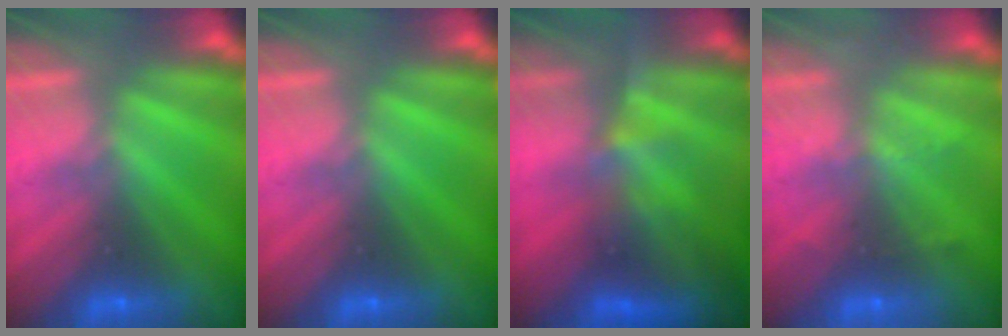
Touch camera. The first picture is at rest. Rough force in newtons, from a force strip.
{"total": 0.0}
{"total": 3.7}
{"total": 2.3}